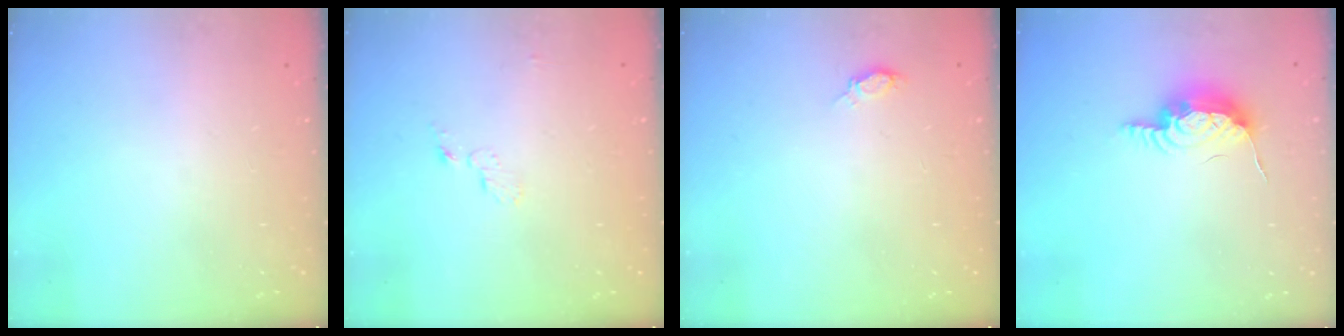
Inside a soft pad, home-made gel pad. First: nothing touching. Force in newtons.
{"total": 3.9, "press": 3.9, "slide": 0.4}
{"total": 9.3, "press": 4.9, "slide": 8.0}
{"total": 11.2, "press": 10.9, "slide": 2.6}